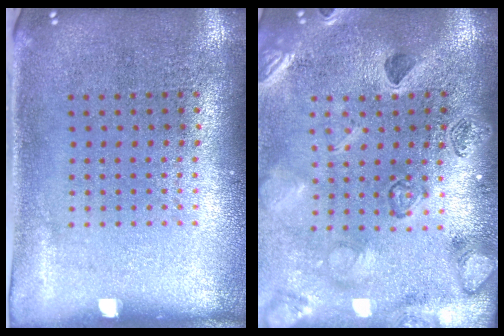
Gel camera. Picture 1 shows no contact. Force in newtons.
{"total": 2.3, "press": 2.3, "slide": 0.2}